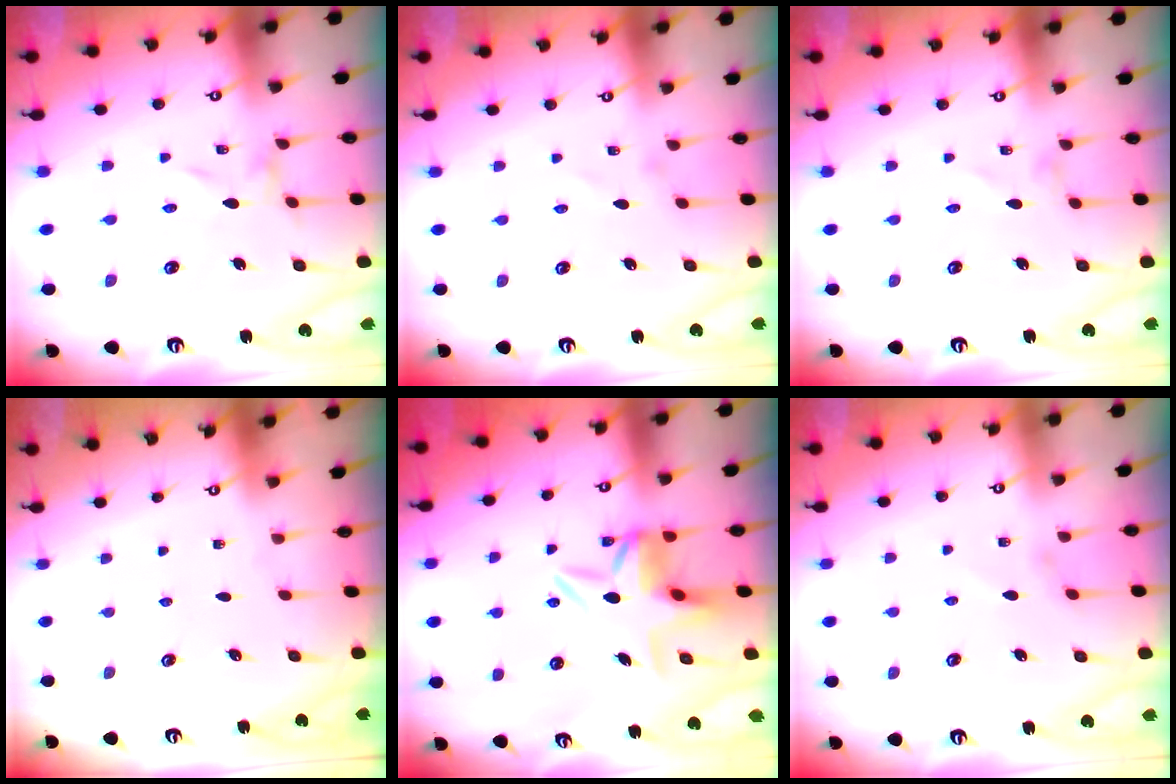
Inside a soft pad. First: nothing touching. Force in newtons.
{"total": 1.0, "press": 1.0, "slide": 0.1}
{"total": 0.9, "press": 0.9, "slide": 0.1}
{"total": 0.0}
{"total": 10.3, "press": 10.3, "slide": 1.0}
{"total": 1.7, "press": 1.7, "slide": 0.3}